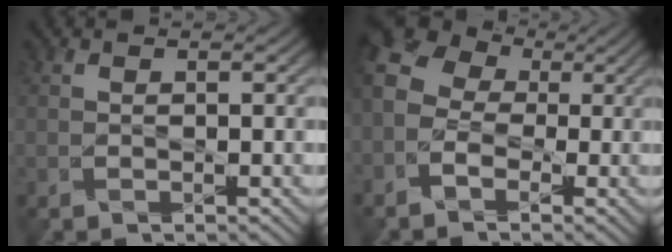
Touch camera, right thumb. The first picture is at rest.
{"total": 9.0, "force": [-1.1, 7.2, 5.3], "torque": [-0.146, 0.005, -0.034]}